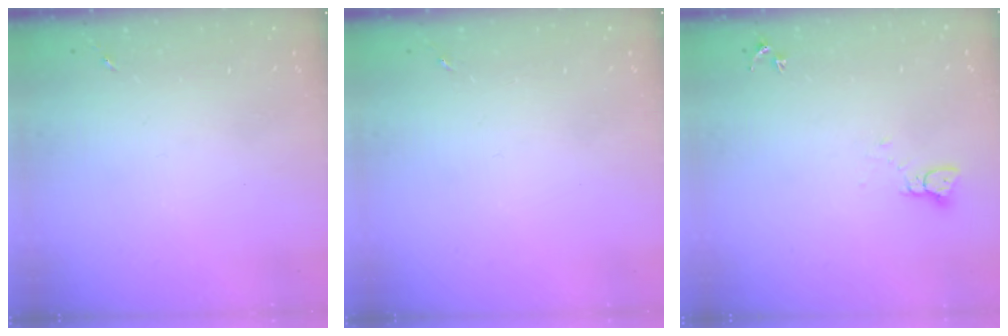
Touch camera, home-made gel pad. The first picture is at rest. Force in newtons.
{"total": 0.0}
{"total": 2.1, "press": 2.1, "slide": 0.2}